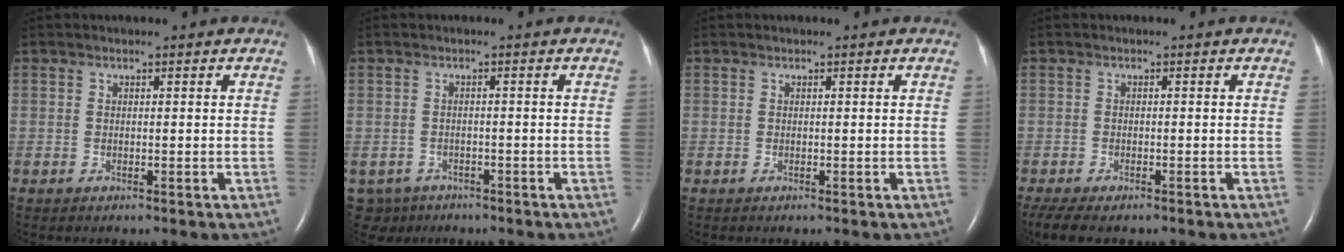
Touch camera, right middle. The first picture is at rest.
{"total": 4.2, "force": [-3.0, 3.0, 0.1], "torque": [-0.004, 0.001, -0.044]}
{"total": 0.0}
{"total": 7.3, "force": [-5.6, 2.6, 3.9], "torque": [-0.076, -0.012, -0.087]}